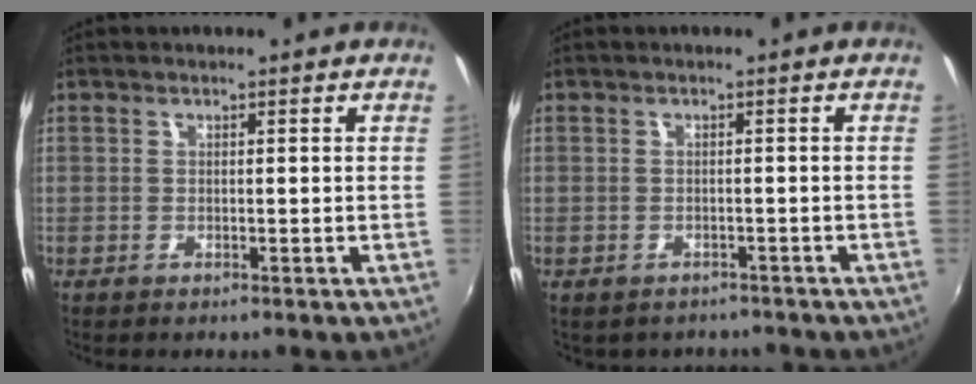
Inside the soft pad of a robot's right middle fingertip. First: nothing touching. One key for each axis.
{"total": 3.1, "fx": -2.5, "fy": 1.8, "fz": 0.7, "tx": -0.021, "ty": -0.013, "tz": -0.031}